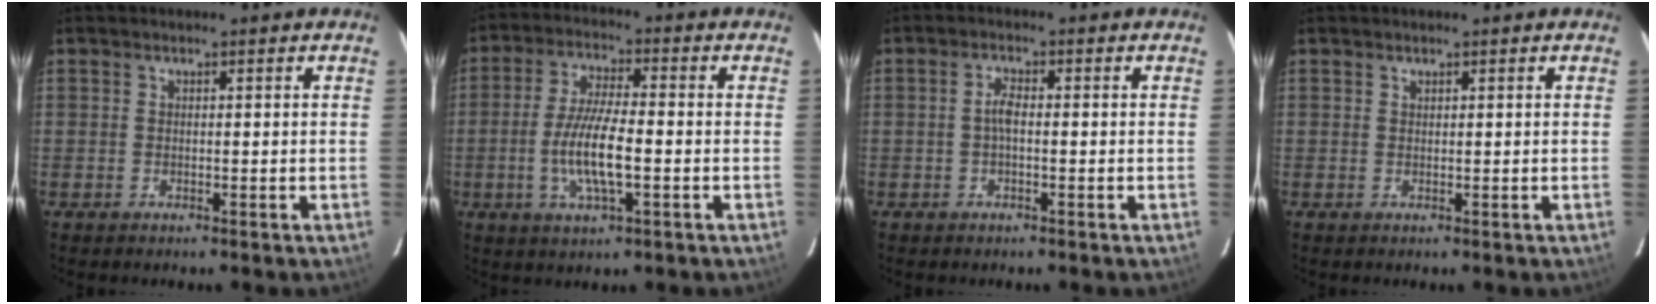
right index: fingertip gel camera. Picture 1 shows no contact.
{"total": 9.6, "force": [-2.2, 2.3, 9.0], "torque": [-0.180, -0.004, -0.043]}
{"total": 2.1, "force": [-0.3, 0.7, 1.9], "torque": [-0.040, 0.007, -0.007]}
{"total": 0.0}